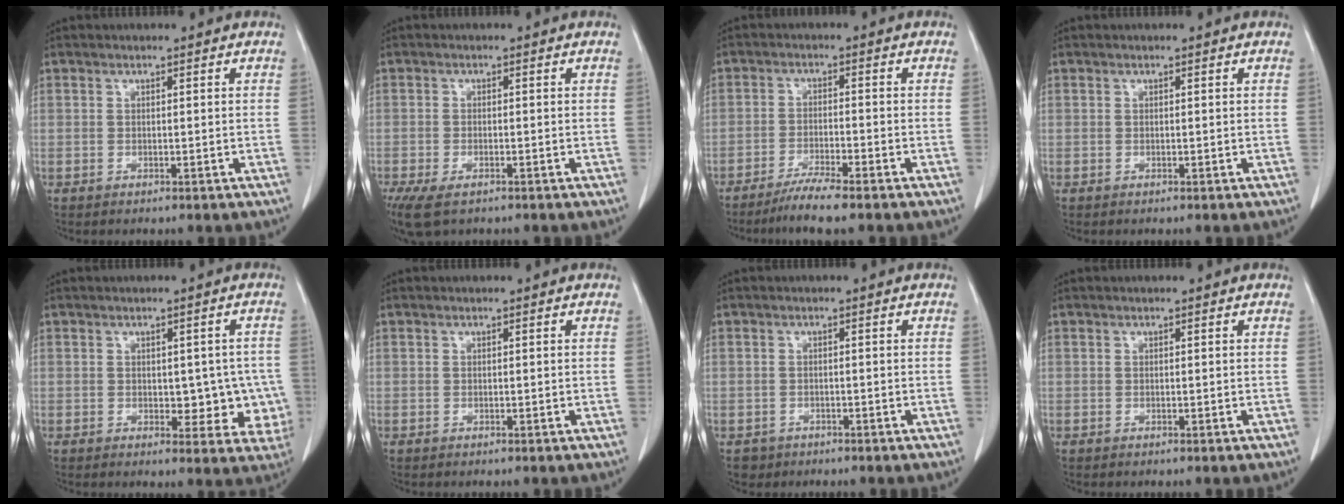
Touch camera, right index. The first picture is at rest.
{"total": 6.3, "force": [-4.3, 2.4, 3.9], "torque": [-0.071, -0.015, -0.070]}
{"total": 5.6, "force": [-4.6, -0.5, 3.2], "torque": [-0.054, -0.016, -0.082]}
{"total": 0.0}
{"total": 6.5, "force": [-0.6, 3.9, 5.1], "torque": [-0.033, 0.013, -0.001]}
{"total": 0.0}
{"total": 1.9, "force": [-1.1, 1.5, -0.1], "torque": [-0.001, 0.005, -0.017]}
{"total": 0.0}